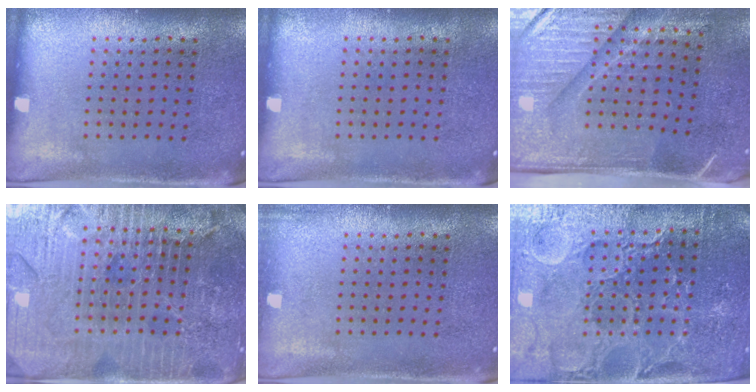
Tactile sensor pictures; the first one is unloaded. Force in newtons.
{"total": 0.0}
{"total": 4.7, "press": 4.0, "slide": 2.5}
{"total": 5.2, "press": 4.8, "slide": 2.1}
{"total": 0.8, "press": 0.7, "slide": 0.1}
{"total": 4.3, "press": 4.1, "slide": 1.2}